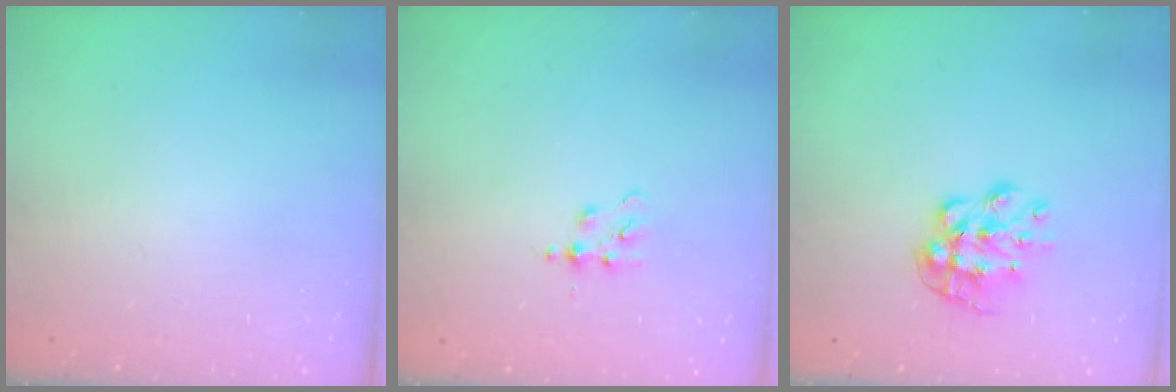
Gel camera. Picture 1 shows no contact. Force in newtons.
{"total": 3.4, "press": 3.4, "slide": 0.4}
{"total": 9.7, "press": 9.7, "slide": 0.4}